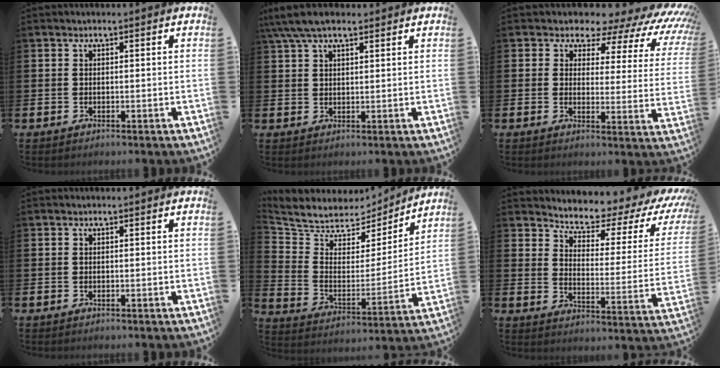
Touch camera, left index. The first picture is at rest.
{"total": 5.4, "force": [4.2, 1.7, 3.0], "torque": [-0.060, -0.007, 0.077]}
{"total": 5.6, "force": [4.5, 2.8, 1.8], "torque": [-0.030, -0.054, 0.065]}
{"total": 0.0}
{"total": 6.5, "force": [5.9, 2.6, 0.2], "torque": [-0.049, -0.054, 0.099]}
{"total": 5.6, "force": [5.2, 1.6, 1.5], "torque": [-0.043, -0.053, 0.079]}